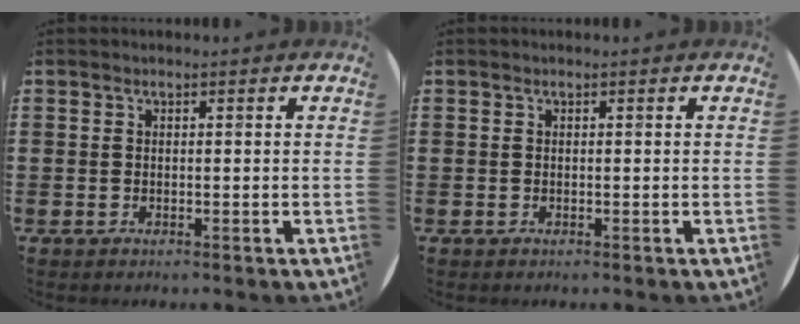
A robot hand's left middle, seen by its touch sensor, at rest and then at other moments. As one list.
[{"total": 0.0}]